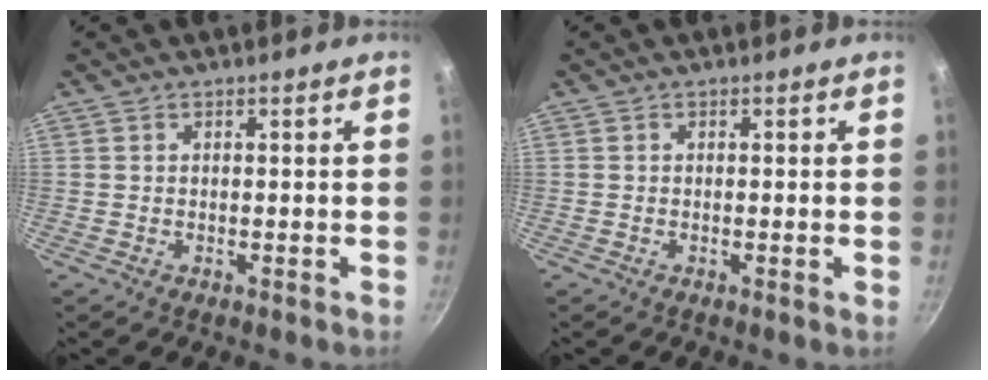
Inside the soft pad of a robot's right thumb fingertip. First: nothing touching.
{"total": 0.5, "force": [-0.2, -0.1, 0.5], "torque": [-0.008, -0.002, -0.006]}